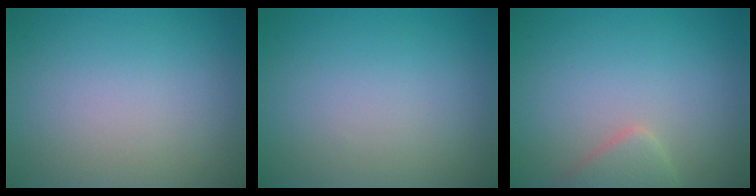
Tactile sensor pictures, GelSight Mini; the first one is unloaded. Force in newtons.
{"total": 0.0}
{"total": 2.1, "press": 2.1, "slide": 0.2}